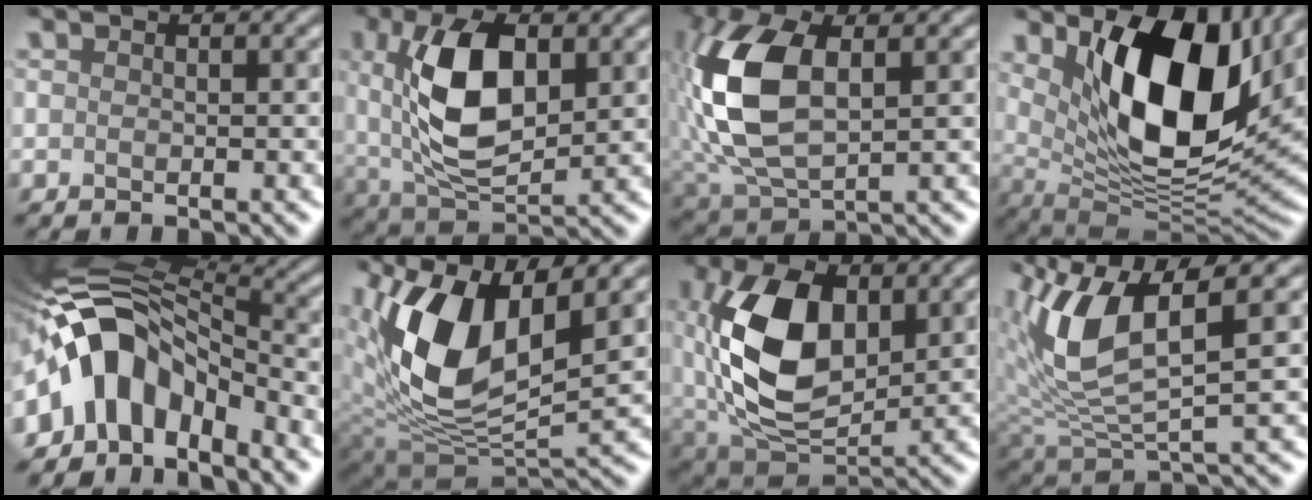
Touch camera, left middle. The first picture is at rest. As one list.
[{"total": 7.2, "force": [1.3, 3.7, 6.1], "torque": [-0.141, 0.006, 0.040]}, {"total": 8.8, "force": [0.7, 5.0, 7.2], "torque": [-0.208, 0.003, 0.030]}, {"total": 11.4, "force": [4.3, 5.0, 9.3], "torque": [-0.152, -0.016, 0.092]}, {"total": 8.7, "force": [-4.7, 4.9, 5.4], "torque": [-0.101, 0.020, -0.077]}, {"total": 9.3, "force": [3.0, 4.4, 7.6], "torque": [-0.185, -0.008, 0.076]}, {"total": 9.7, "force": [0.9, 5.8, 7.7], "torque": [-0.181, 0.005, 0.032]}, {"total": 6.9, "force": [2.1, 2.4, 6.1], "torque": [-0.169, -0.002, 0.059]}]